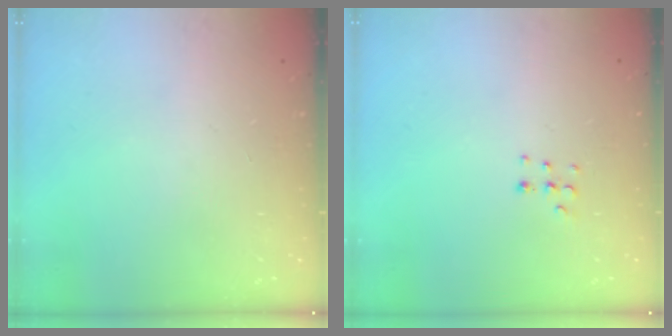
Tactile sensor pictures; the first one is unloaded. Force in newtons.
{"total": 3.9, "press": 3.8, "slide": 1.0}